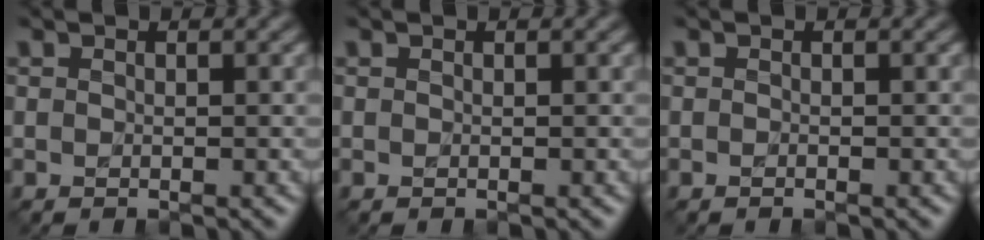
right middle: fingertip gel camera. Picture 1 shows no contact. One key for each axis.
{"total": 0.0}
{"total": 0.0}